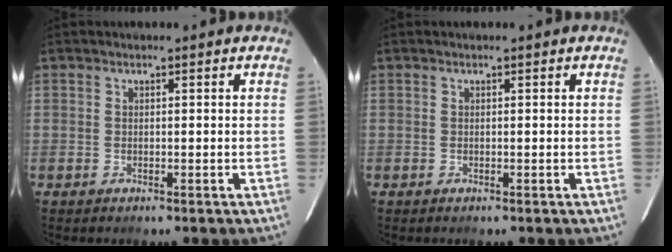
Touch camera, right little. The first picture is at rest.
{"total": 0.0}